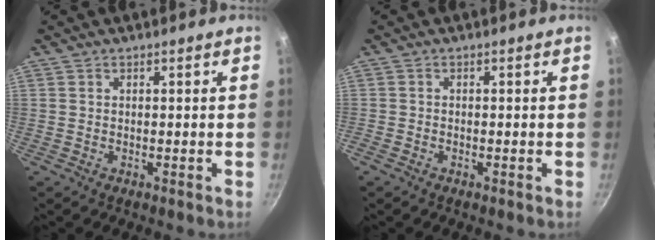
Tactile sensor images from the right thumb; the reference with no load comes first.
{"total": 0.6, "force": [-0.4, 0.3, 0.2], "torque": [-0.011, 0.004, -0.012]}